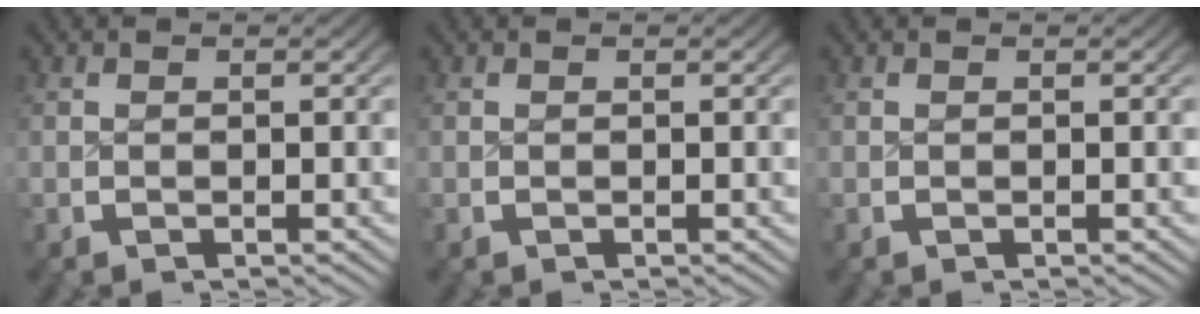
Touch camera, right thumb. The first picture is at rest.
{"total": 0.0}
{"total": 0.0}